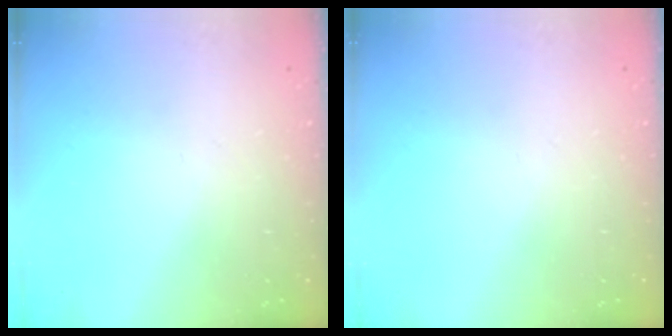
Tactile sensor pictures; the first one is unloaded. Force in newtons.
{"total": 0.0}